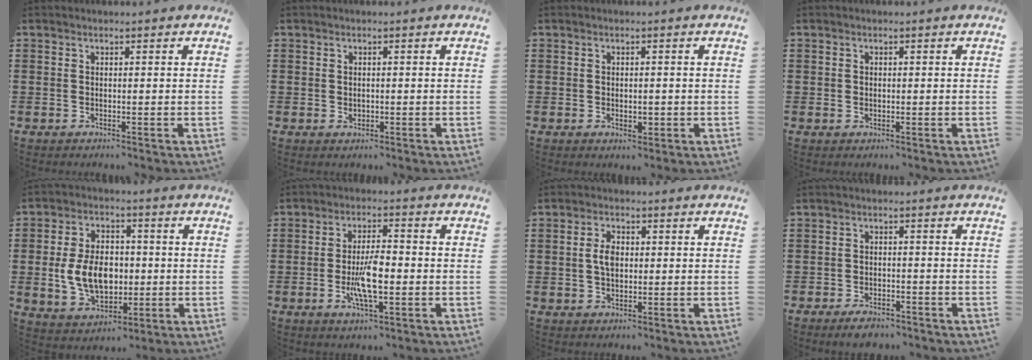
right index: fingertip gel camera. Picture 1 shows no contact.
{"total": 0.9, "force": [0.0, 0.7, 0.5], "torque": [-0.011, 0.004, -0.002]}
{"total": 1.7, "force": [-0.3, 1.1, 1.2], "torque": [-0.024, 0.004, -0.006]}
{"total": 0.6, "force": [0.2, 0.6, 0.2], "torque": [-0.006, 0.003, 0.004]}
{"total": 9.5, "force": [-0.7, 6.1, 7.2], "torque": [-0.152, 0.007, -0.014]}
{"total": 7.4, "force": [-1.5, 2.5, 6.8], "torque": [-0.149, -0.008, -0.034]}
{"total": 3.8, "force": [0.2, 2.1, 3.1], "torque": [-0.064, 0.010, 0.003]}
{"total": 2.4, "force": [-2.3, 0.6, 0.5], "torque": [-0.013, 0.004, -0.046]}